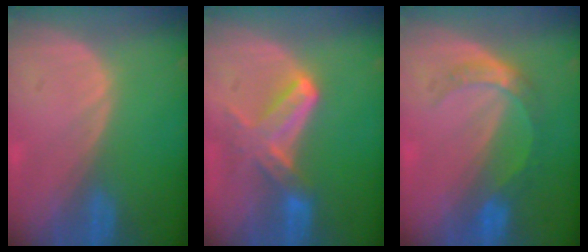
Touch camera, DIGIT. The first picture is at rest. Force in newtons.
{"total": 6.1, "press": 6.1, "slide": 0.1}
{"total": 5.1, "press": 4.6, "slide": 2.2}